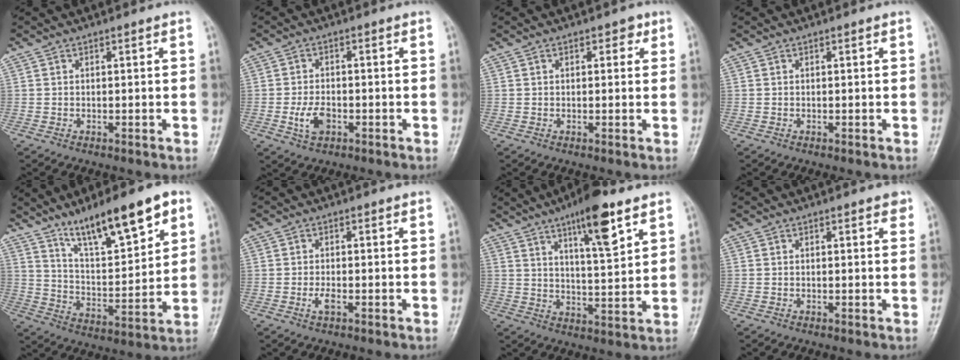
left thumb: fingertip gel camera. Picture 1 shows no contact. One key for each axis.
{"total": 4.8, "fx": -1.6, "fy": 2.9, "fz": 3.4, "tx": -0.063, "ty": 0.007, "tz": -0.027}
{"total": 2.1, "fx": 1.0, "fy": 1.4, "fz": 1.3, "tx": -0.002, "ty": 0.001, "tz": 0.008}
{"total": 0.0}
{"total": 16.7, "fx": 10.4, "fy": 4.5, "fz": 12.2, "tx": -0.175, "ty": -0.046, "tz": 0.185}
{"total": 2.0, "fx": -0.8, "fy": 0.8, "fz": 1.7, "tx": -0.033, "ty": 0.002, "tz": -0.016}
{"total": 8.7, "fx": 5.1, "fy": 2.2, "fz": 6.7, "tx": -0.094, "ty": -0.025, "tz": 0.077}
{"total": 1.2, "fx": 0.8, "fy": 0.6, "fz": 0.8, "tx": -0.003, "ty": -0.001, "tz": 0.004}